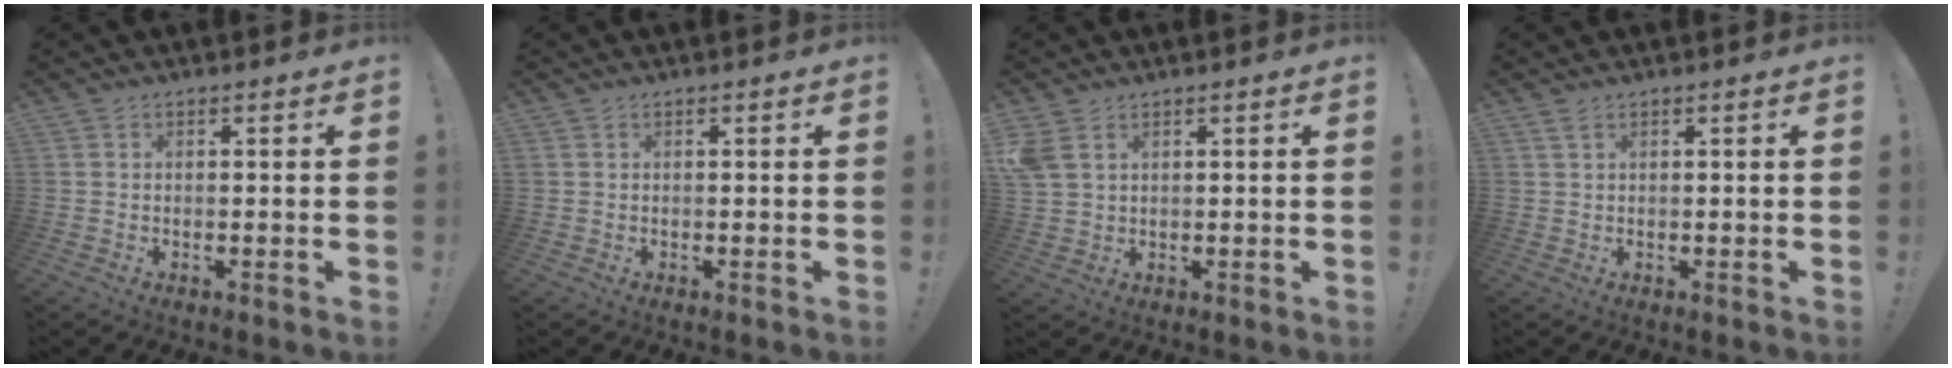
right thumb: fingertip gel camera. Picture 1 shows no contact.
{"total": 0.0}
{"total": 4.8, "force": [2.4, 2.9, 3.0], "torque": [-0.058, -0.001, 0.052]}
{"total": 1.5, "force": [0.9, 0.6, 1.0], "torque": [-0.026, 0.003, 0.018]}